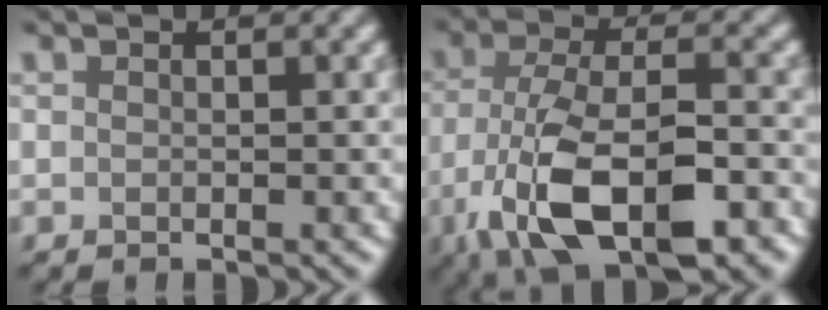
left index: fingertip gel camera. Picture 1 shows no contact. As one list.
[{"total": 11.1, "force": [-4.8, 5.1, 8.6], "torque": [-0.181, -0.020, -0.077]}]